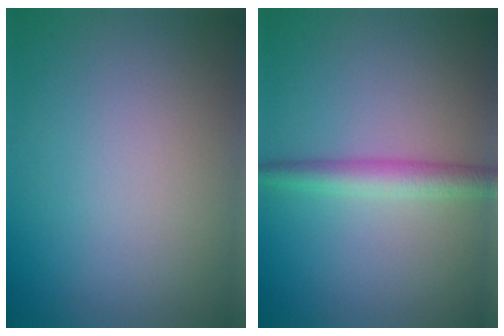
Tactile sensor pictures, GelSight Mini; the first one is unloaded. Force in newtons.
{"total": 2.7, "press": 2.7, "slide": 0.1}